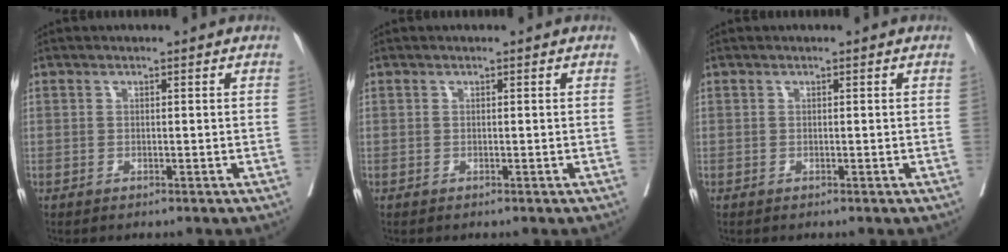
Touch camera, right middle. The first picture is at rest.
{"total": 0.0}
{"total": 0.0}